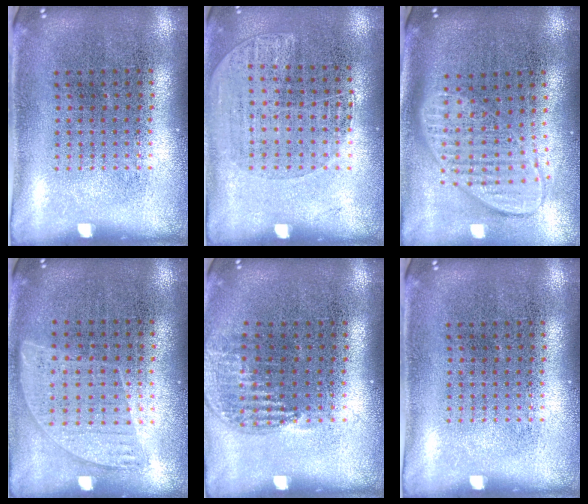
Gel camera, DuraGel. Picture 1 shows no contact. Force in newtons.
{"total": 1.1, "press": 1.0, "slide": 0.5}
{"total": 2.0, "press": 1.5, "slide": 1.2}
{"total": 0.9, "press": 0.7, "slide": 0.5}
{"total": 1.0, "press": 0.9, "slide": 0.5}
{"total": 0.0}